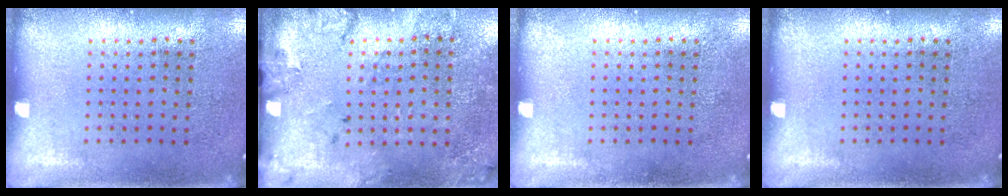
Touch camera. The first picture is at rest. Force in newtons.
{"total": 2.0, "press": 1.5, "slide": 1.2}
{"total": 0.0}
{"total": 0.0}